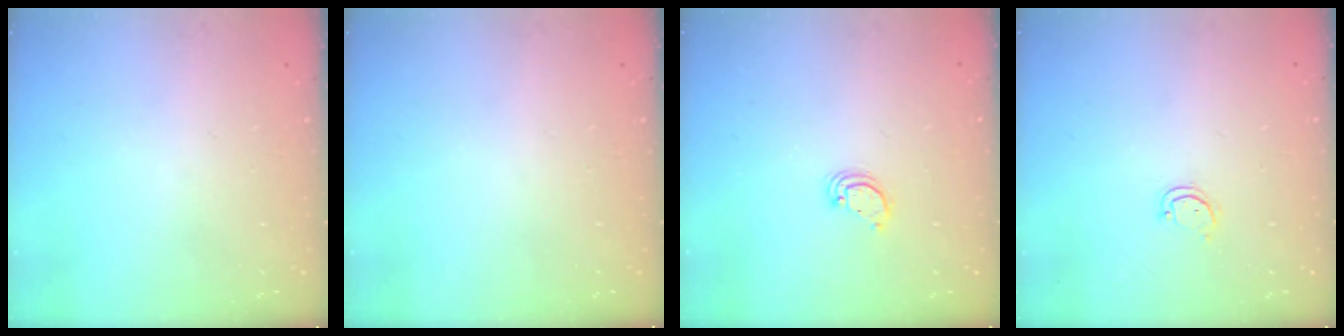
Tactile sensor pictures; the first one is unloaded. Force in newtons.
{"total": 0.0}
{"total": 3.3, "press": 3.3, "slide": 0.3}
{"total": 2.7, "press": 2.6, "slide": 0.3}